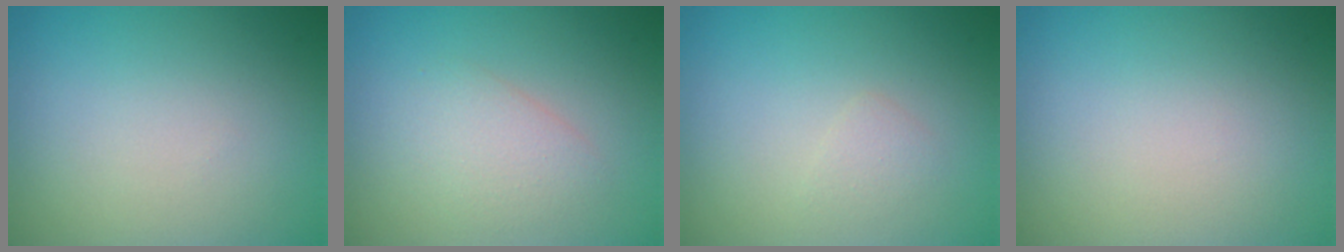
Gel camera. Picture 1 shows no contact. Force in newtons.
{"total": 2.2, "press": 2.2, "slide": 0.0}
{"total": 0.9, "press": 0.9, "slide": 0.0}
{"total": 0.0}